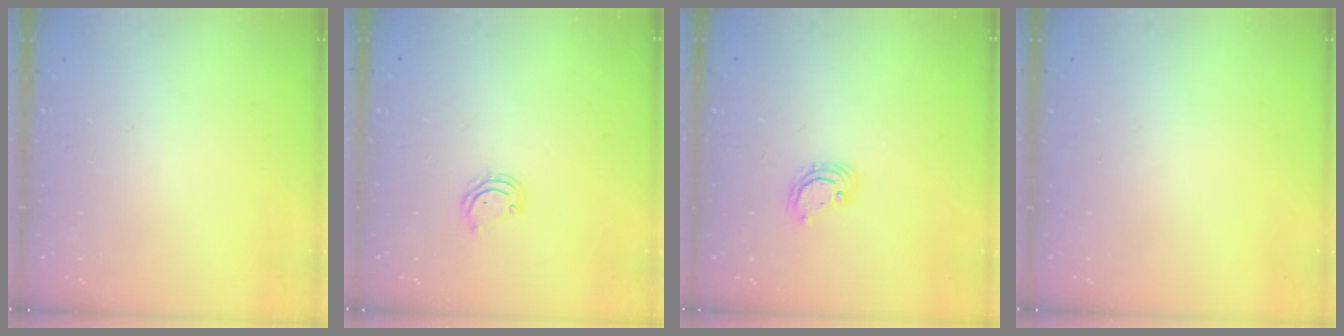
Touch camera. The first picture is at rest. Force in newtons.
{"total": 4.2, "press": 4.2, "slide": 0.4}
{"total": 3.7, "press": 3.7, "slide": 0.3}
{"total": 0.0}